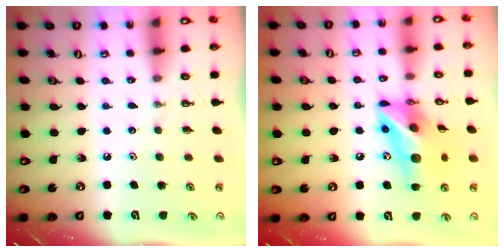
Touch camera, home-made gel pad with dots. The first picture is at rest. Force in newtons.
{"total": 15.7, "press": 15.5, "slide": 2.5}